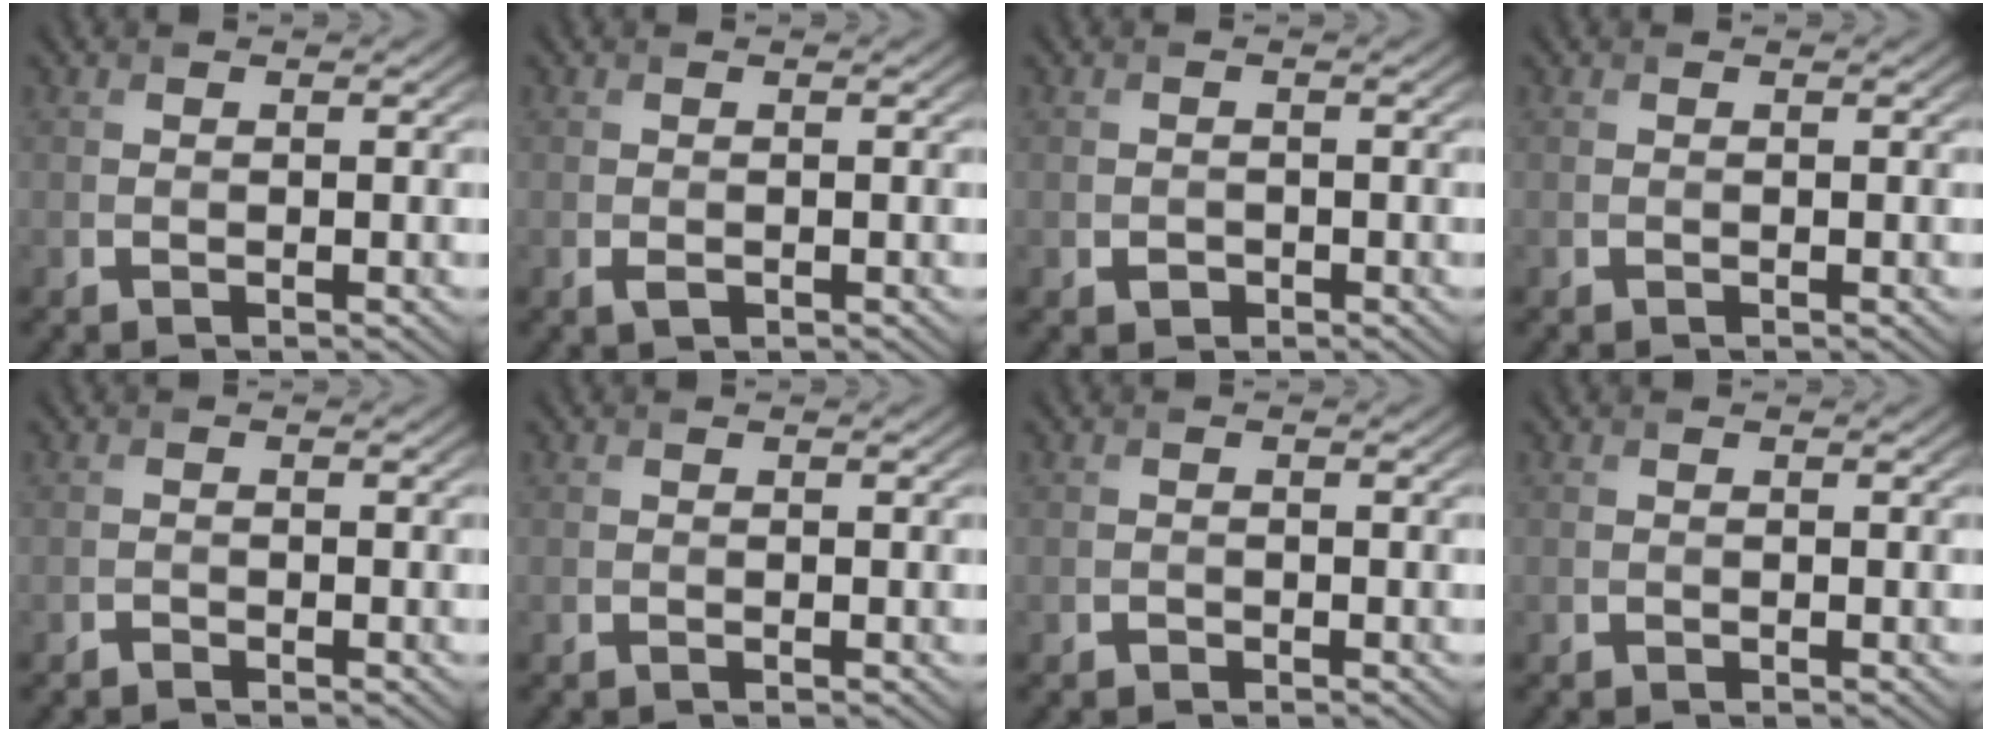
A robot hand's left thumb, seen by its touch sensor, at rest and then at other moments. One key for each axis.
{"total": 0.9, "fx": -0.4, "fy": 0.5, "fz": 0.7, "tx": -0.016, "ty": -0.002, "tz": -0.006}
{"total": 1.1, "fx": -0.5, "fy": 0.8, "fz": 0.4, "tx": -0.005, "ty": -0.004, "tz": -0.010}
{"total": 0.0}
{"total": 0.6, "fx": -0.6, "fy": 0.1, "fz": 0.1, "tx": 0.000, "ty": 0.000, "tz": -0.012}
{"total": 0.0}
{"total": 0.5, "fx": -0.4, "fy": 0.3, "fz": 0.1, "tx": 0.000, "ty": -0.002, "tz": -0.007}
{"total": 0.0}